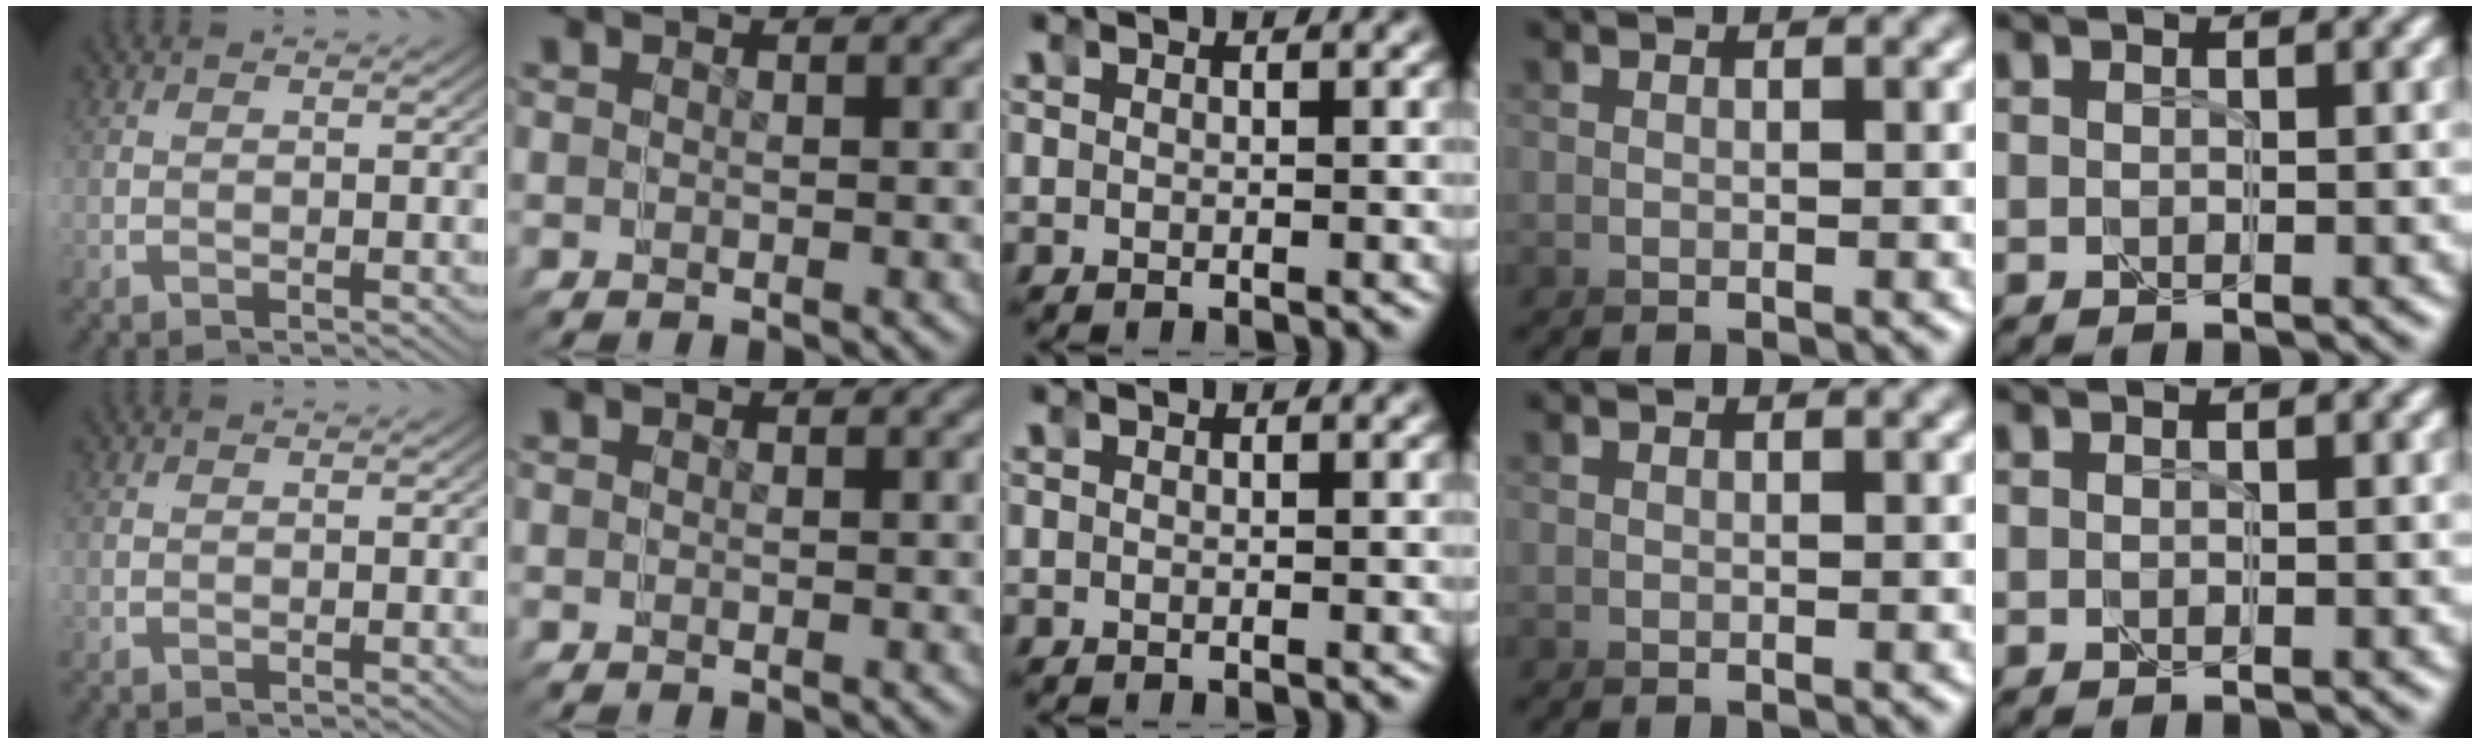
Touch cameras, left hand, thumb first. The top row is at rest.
{"little": {"total": 1.2, "force": [-0.4, -1.1, -0.3], "torque": [0.012, -0.013, 0.005]}}